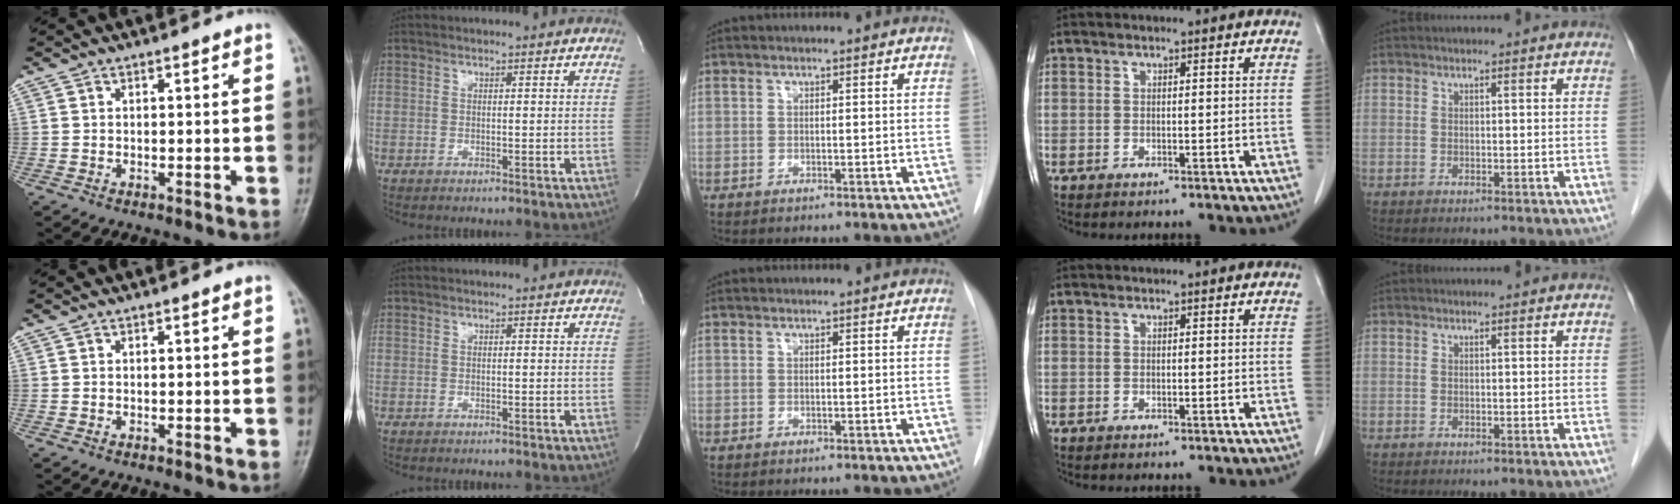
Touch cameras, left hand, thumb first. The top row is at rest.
{}